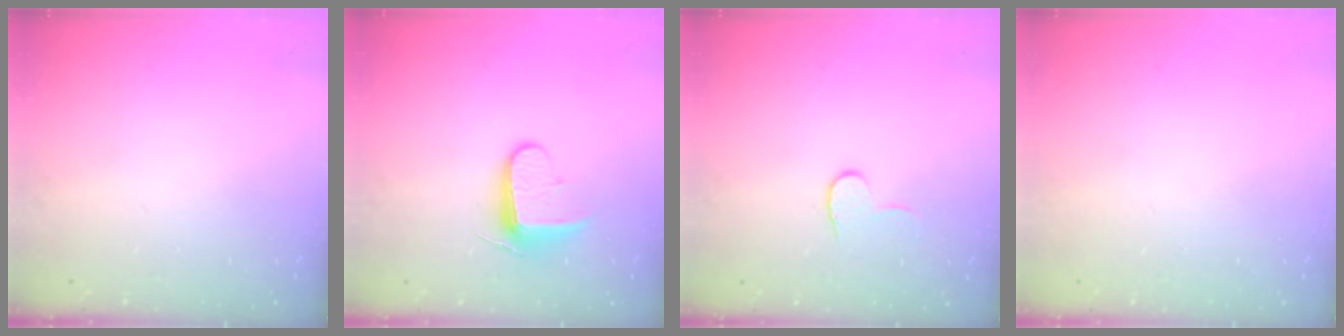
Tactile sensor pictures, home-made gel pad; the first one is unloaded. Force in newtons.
{"total": 8.9, "press": 8.9, "slide": 0.9}
{"total": 6.3, "press": 6.3, "slide": 0.4}
{"total": 0.5, "press": 0.5, "slide": 0.1}